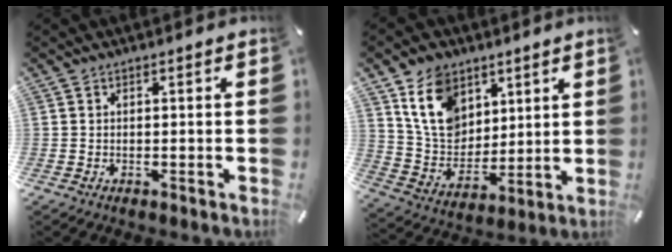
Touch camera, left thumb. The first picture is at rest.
{"total": 13.7, "force": [6.9, 10.4, 5.6], "torque": [-0.116, -0.027, 0.139]}